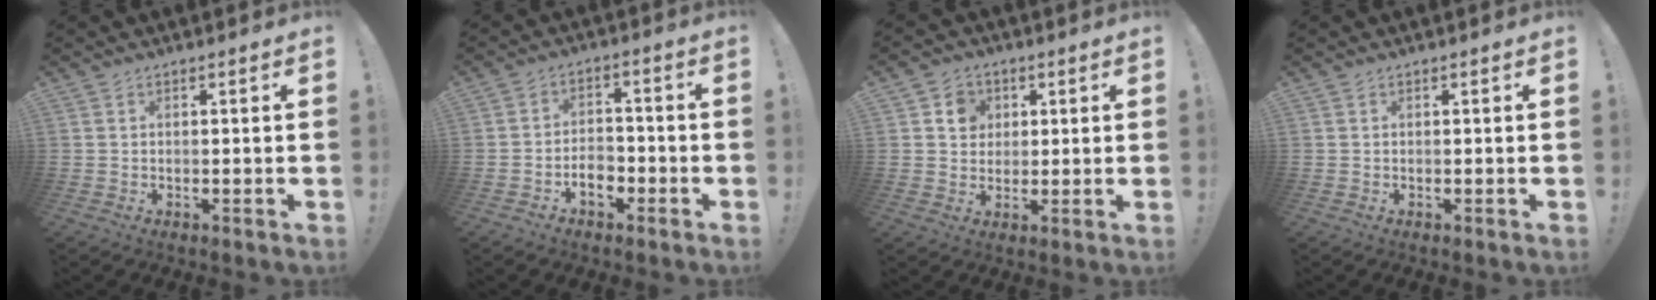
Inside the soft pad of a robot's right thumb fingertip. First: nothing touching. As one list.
[{"total": 6.5, "force": [-3.2, 4.1, 3.9], "torque": [-0.068, 0.015, -0.054]}, {"total": 6.5, "force": [2.2, 5.9, 1.9], "torque": [-0.021, -0.006, 0.041]}, {"total": 0.0}]